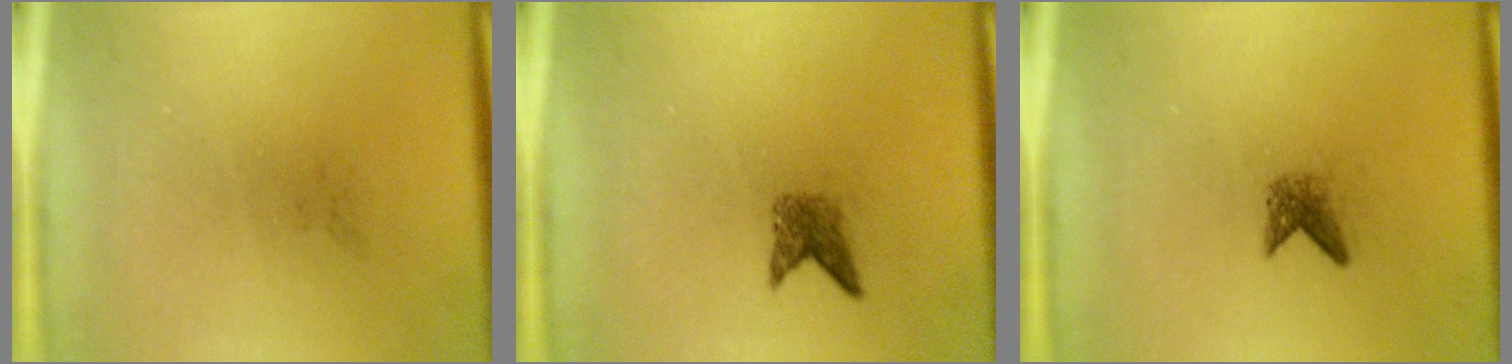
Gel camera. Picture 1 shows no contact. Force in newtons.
{"total": 1.9}
{"total": 1.6}